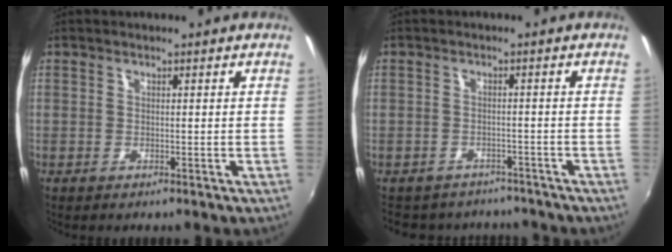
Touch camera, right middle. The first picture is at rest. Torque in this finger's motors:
{"motor_torque": [0.96, -1.17, -0.06, -0.01]}